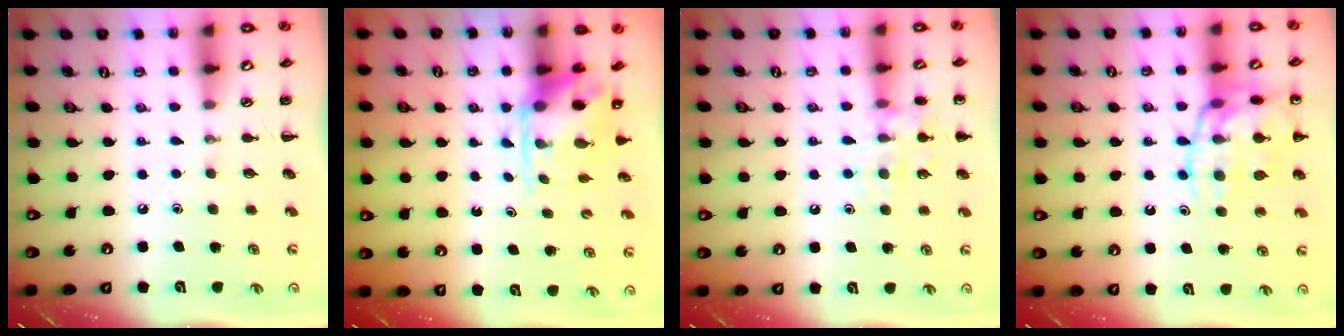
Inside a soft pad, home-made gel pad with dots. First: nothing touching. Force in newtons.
{"total": 4.3, "press": 4.2, "slide": 0.9}
{"total": 10.0, "press": 10.0, "slide": 0.9}
{"total": 16.8, "press": 16.6, "slide": 1.9}